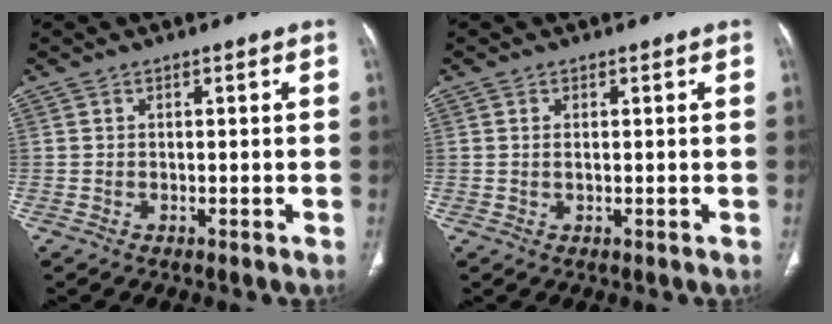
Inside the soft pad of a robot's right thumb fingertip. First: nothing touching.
{"total": 0.8, "force": [0.1, 0.4, 0.7], "torque": [-0.018, 0.001, 0.004]}